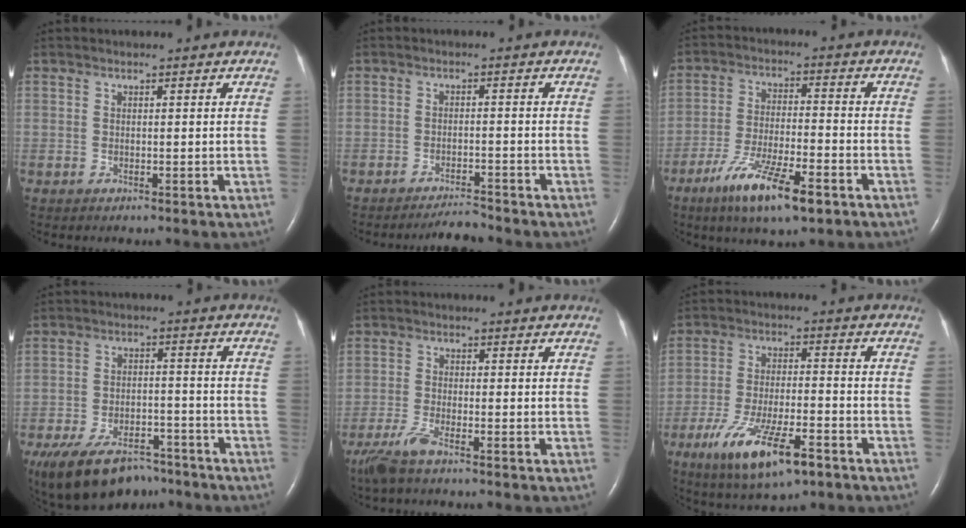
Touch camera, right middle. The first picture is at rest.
{"total": 3.1, "force": [-3.0, -0.5, 0.3], "torque": [-0.010, -0.017, -0.049]}
{"total": 11.4, "force": [-6.8, 2.0, 8.9], "torque": [-0.168, -0.021, -0.117]}
{"total": 14.7, "force": [-11.2, 6.6, 6.7], "torque": [-0.140, -0.004, -0.172]}
{"total": 4.6, "force": [-3.4, 0.4, 3.1], "torque": [-0.076, -0.015, -0.071]}
{"total": 12.7, "force": [-7.1, 3.2, 10.0], "torque": [-0.189, -0.018, -0.116]}